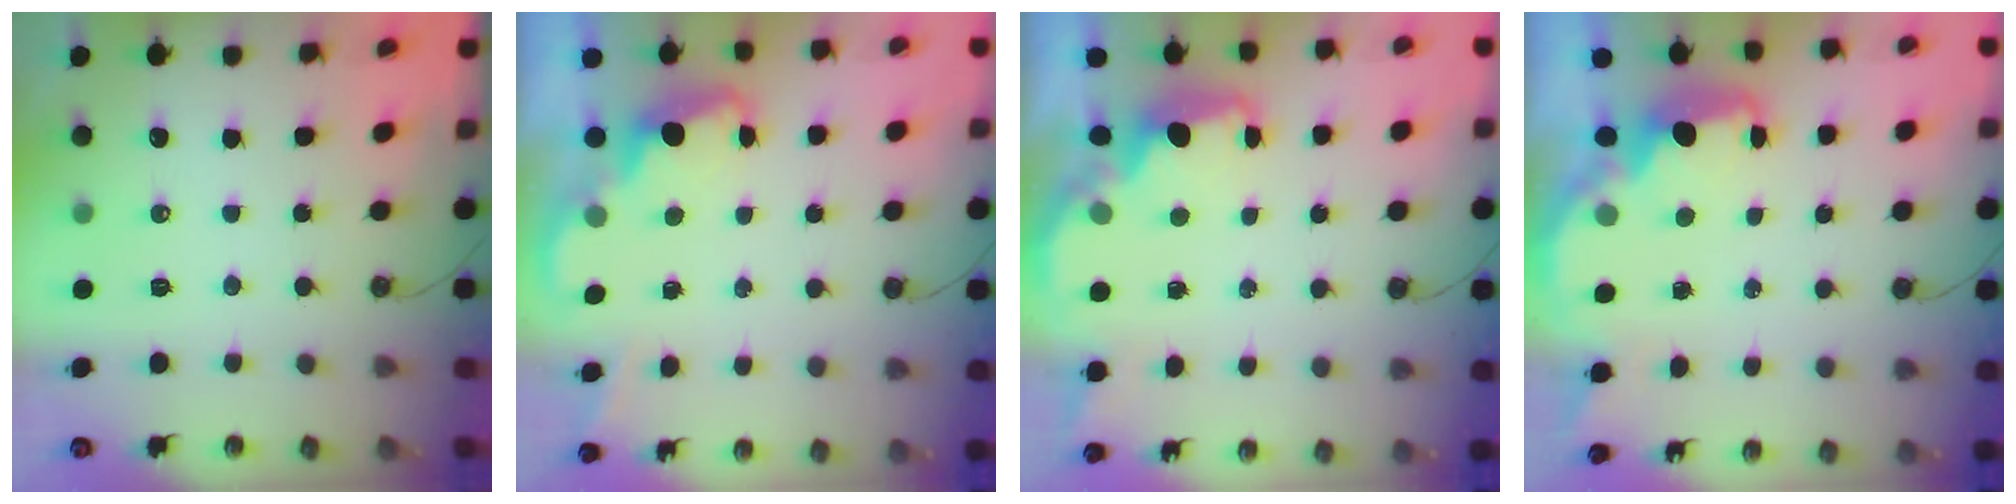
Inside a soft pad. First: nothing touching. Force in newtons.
{"total": 2.0, "press": 1.9, "slide": 0.5}
{"total": 2.1, "press": 2.0, "slide": 0.8}
{"total": 3.9, "press": 3.9, "slide": 0.6}